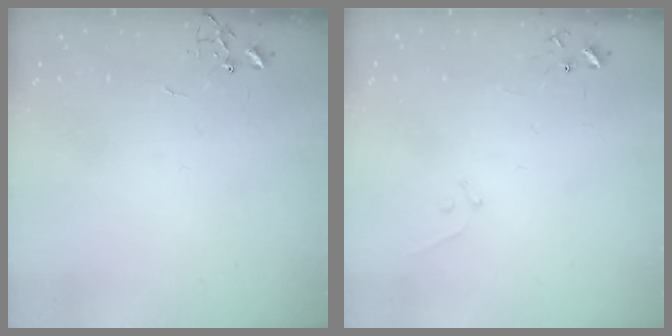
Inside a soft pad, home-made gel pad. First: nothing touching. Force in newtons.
{"total": 7.4, "press": 7.3, "slide": 0.6}